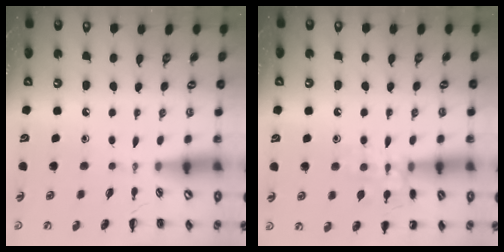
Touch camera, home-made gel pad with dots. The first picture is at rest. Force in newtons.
{"total": 12.7, "press": 12.7, "slide": 0.7}